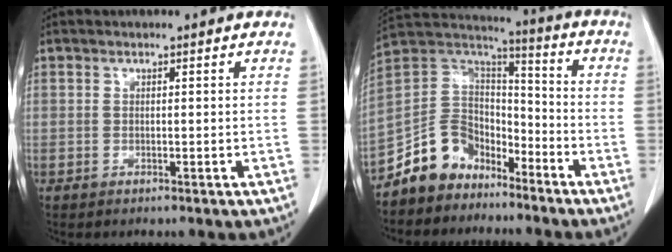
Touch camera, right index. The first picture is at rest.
{"total": 11.9, "force": [-8.5, 7.6, 3.1], "torque": [-0.071, 0.055, -0.162]}